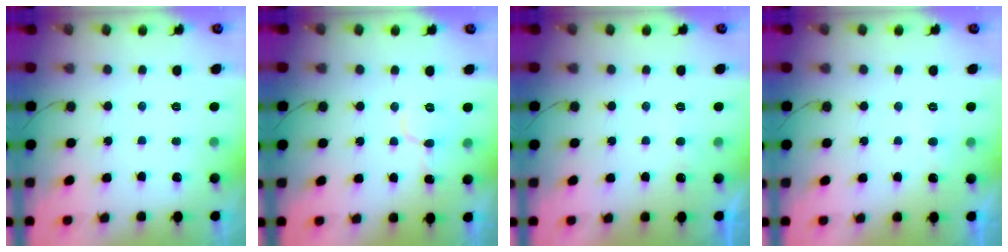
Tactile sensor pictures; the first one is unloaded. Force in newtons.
{"total": 7.2, "press": 7.2, "slide": 0.7}
{"total": 3.0, "press": 2.9, "slide": 0.4}
{"total": 3.5, "press": 3.5, "slide": 0.4}